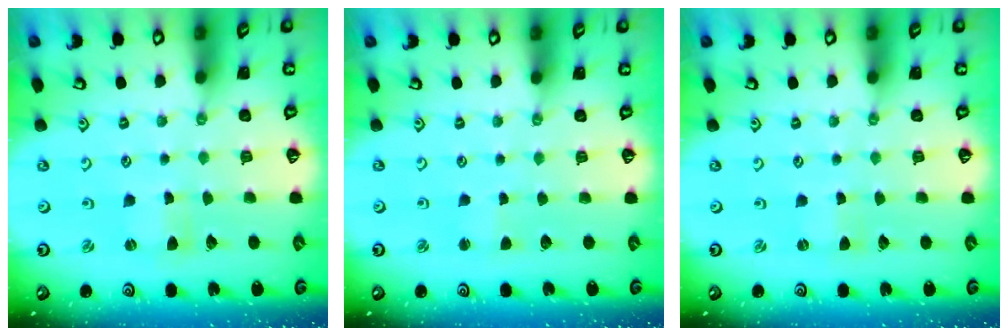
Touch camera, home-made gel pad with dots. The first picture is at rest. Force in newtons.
{"total": 1.5, "press": 1.5, "slide": 0.1}
{"total": 0.0}